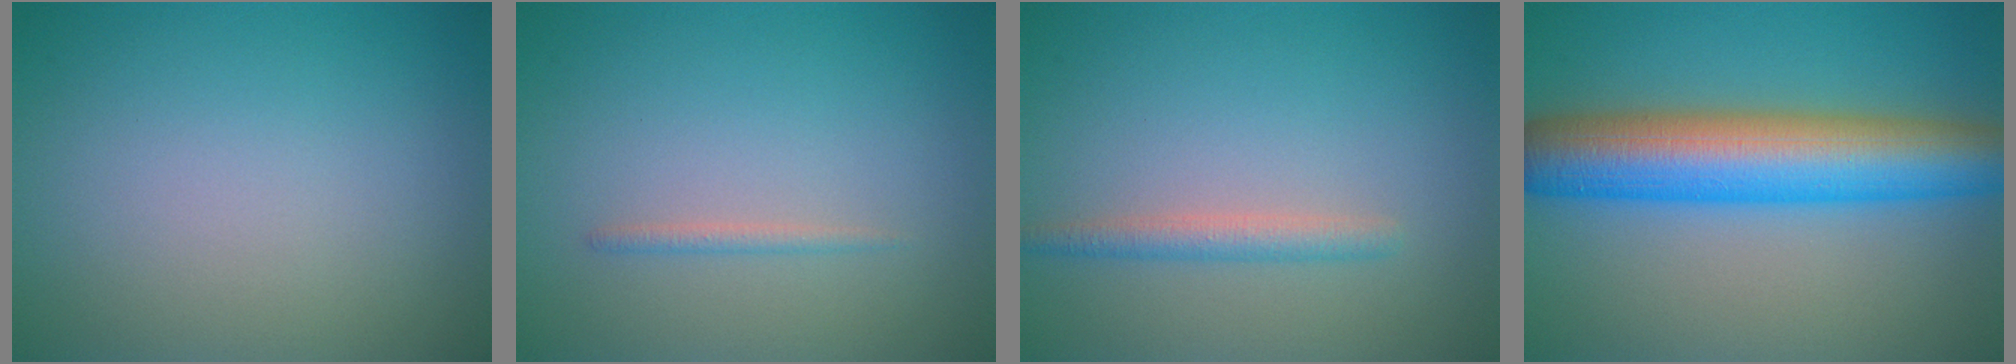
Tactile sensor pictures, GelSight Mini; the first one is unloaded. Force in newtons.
{"total": 0.8, "press": 0.8, "slide": 0.0}
{"total": 1.8, "press": 1.8, "slide": 0.1}
{"total": 10.2, "press": 10.2, "slide": 0.1}